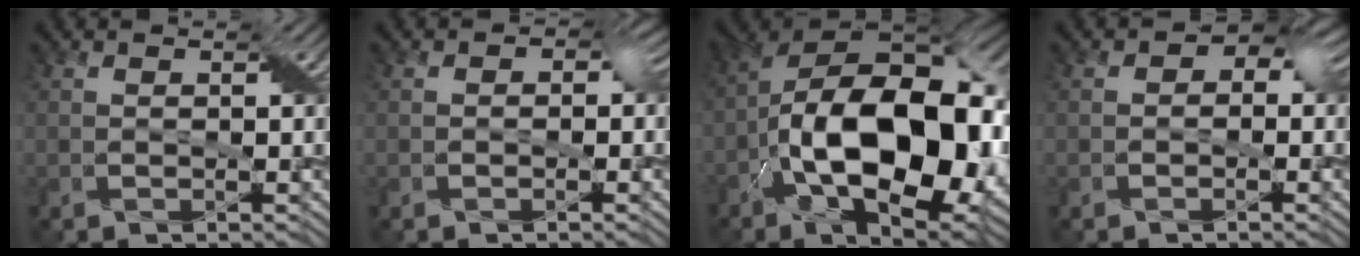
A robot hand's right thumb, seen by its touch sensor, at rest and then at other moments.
{"total": 3.0, "force": [-0.3, 2.3, 1.8], "torque": [-0.019, -0.005, -0.006]}
{"total": 20.3, "force": [-3.7, 10.5, 16.9], "torque": [-0.299, -0.015, -0.062]}
{"total": 3.9, "force": [0.0, 3.0, 2.5], "torque": [-0.023, 0.000, -0.006]}